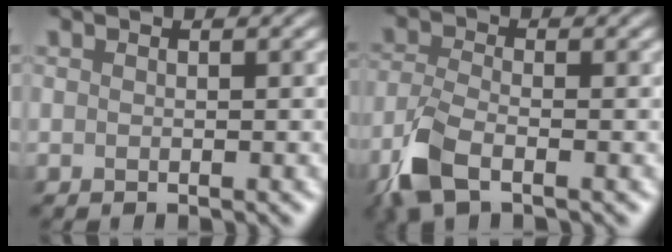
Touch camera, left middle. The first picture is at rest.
{"total": 4.4, "force": [-3.0, 1.7, 2.7], "torque": [-0.076, -0.009, -0.072]}